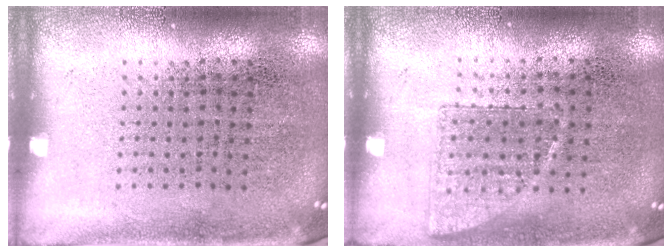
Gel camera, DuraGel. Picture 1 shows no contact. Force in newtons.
{"total": 0.7, "press": 0.7, "slide": 0.2}